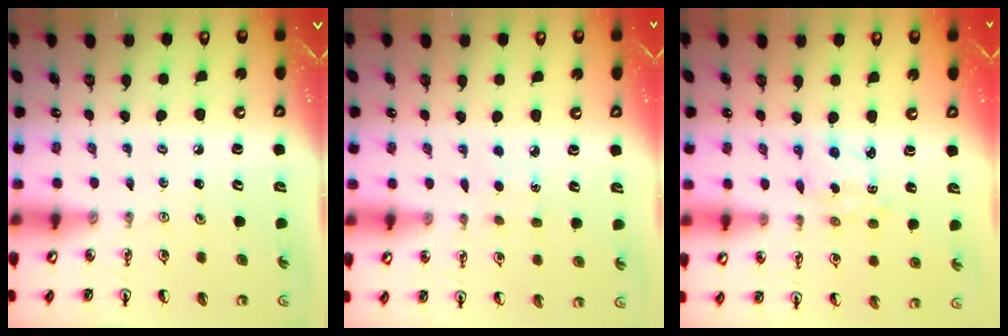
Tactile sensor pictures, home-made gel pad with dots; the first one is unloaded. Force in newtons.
{"total": 1.4, "press": 1.4, "slide": 0.2}
{"total": 2.0, "press": 1.9, "slide": 0.5}